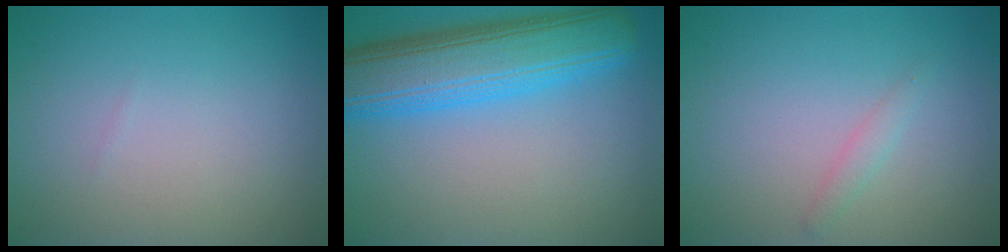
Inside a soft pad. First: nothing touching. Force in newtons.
{"total": 8.9, "press": 8.9, "slide": 0.1}
{"total": 0.9, "press": 0.9, "slide": 0.0}